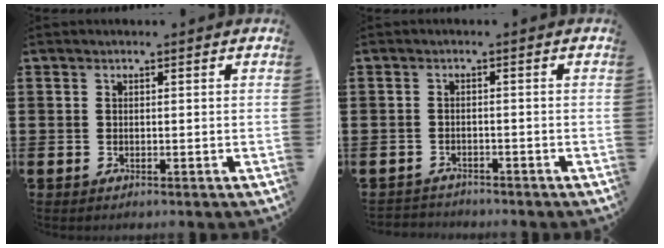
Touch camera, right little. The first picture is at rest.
{"total": 1.3, "force": [-1.3, 0.1, -0.2], "torque": [0.000, 0.004, -0.029]}